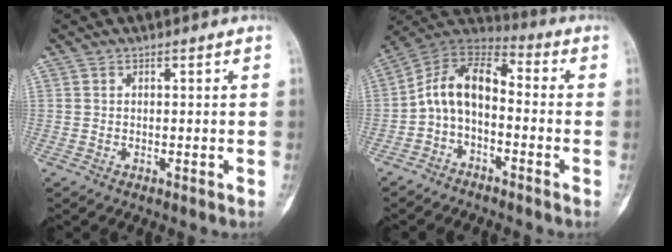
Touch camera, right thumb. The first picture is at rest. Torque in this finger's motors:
{"motor_torque": [-0.45, 0.59, 0.74, -0.70, 0.06]}